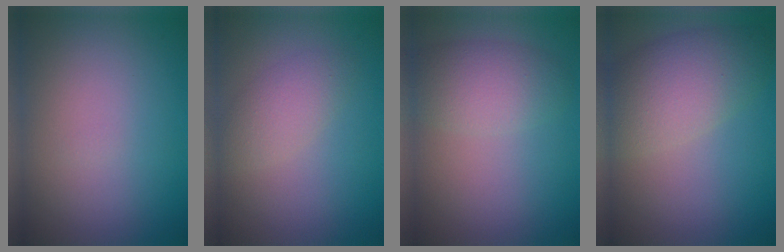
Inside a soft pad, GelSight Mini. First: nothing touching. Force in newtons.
{"total": 2.4, "press": 2.4, "slide": 0.2}
{"total": 3.5, "press": 3.5, "slide": 0.1}
{"total": 5.7, "press": 5.7, "slide": 0.3}